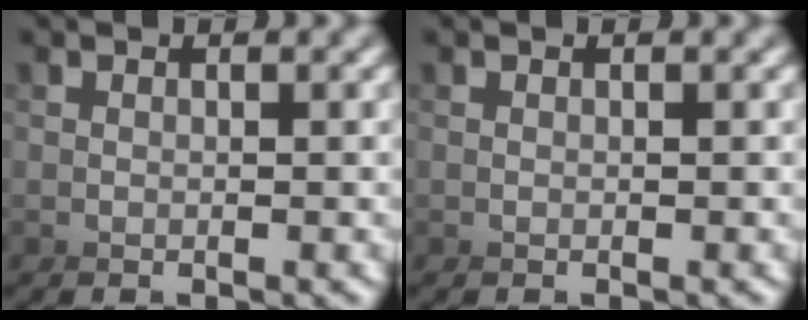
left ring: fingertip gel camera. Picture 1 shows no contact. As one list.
[{"total": 0.0}]